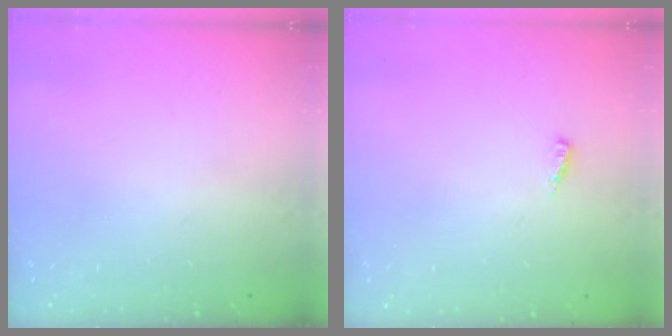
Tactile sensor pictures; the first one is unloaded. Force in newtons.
{"total": 2.7, "press": 2.5, "slide": 1.0}